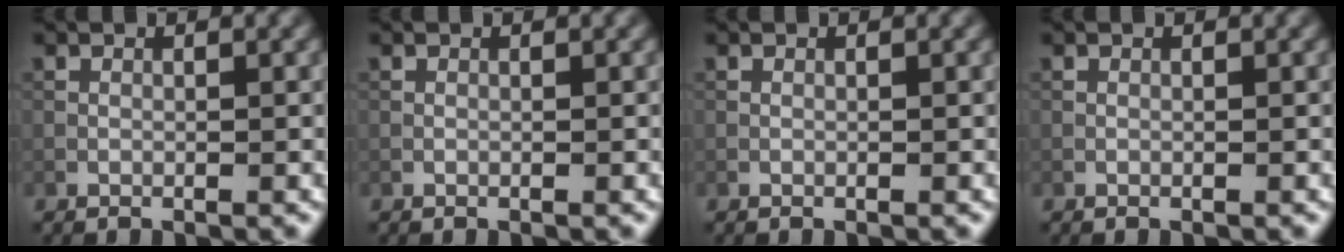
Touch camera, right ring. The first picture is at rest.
{"total": 0.0}
{"total": 0.0}
{"total": 0.0}